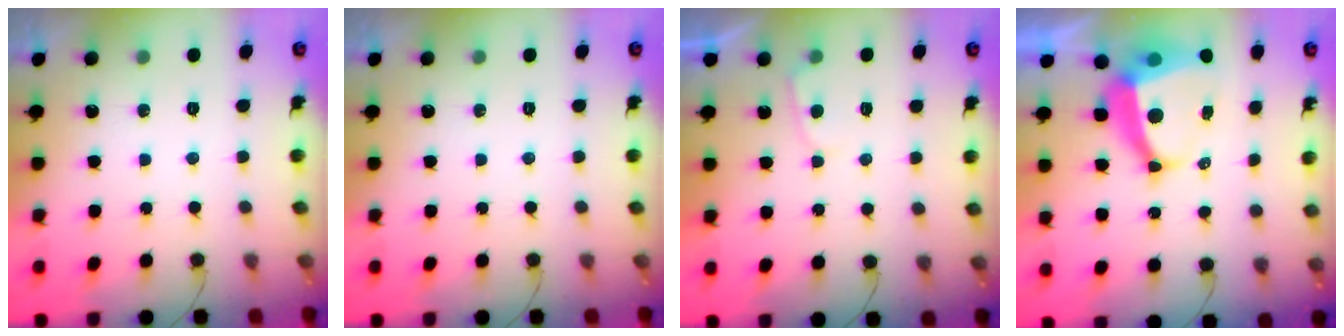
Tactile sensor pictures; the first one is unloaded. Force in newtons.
{"total": 0.0}
{"total": 2.3, "press": 2.3, "slide": 0.2}
{"total": 9.3, "press": 9.3, "slide": 1.0}